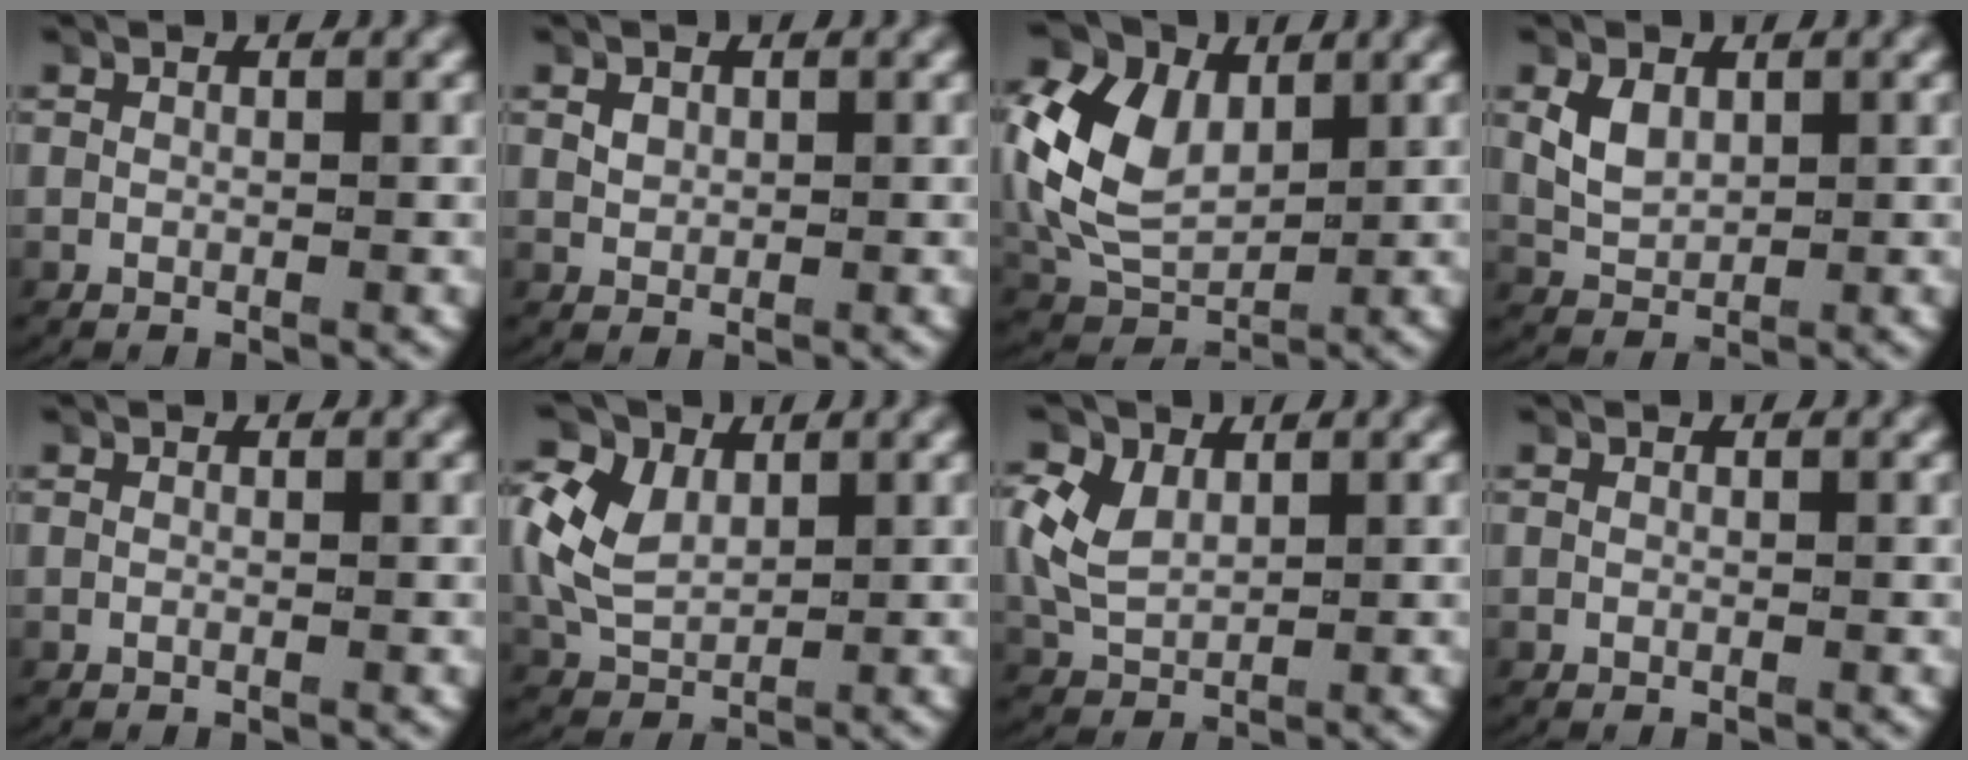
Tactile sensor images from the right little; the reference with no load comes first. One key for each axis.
{"total": 1.0, "fx": 0.3, "fy": 0.7, "fz": 0.6, "tx": -0.012, "ty": -0.002, "tz": 0.012}
{"total": 9.3, "fx": 1.4, "fy": 7.4, "fz": 5.4, "tx": -0.129, "ty": -0.012, "tz": 0.028}
{"total": 2.5, "fx": 0.4, "fy": 1.9, "fz": 1.7, "tx": -0.037, "ty": -0.002, "tz": 0.015}
{"total": 0.0}
{"total": 6.2, "fx": 0.9, "fy": 5.1, "fz": 3.4, "tx": -0.093, "ty": -0.014, "tz": 0.023}
{"total": 4.4, "fx": 0.6, "fy": 3.6, "fz": 2.5, "tx": -0.076, "ty": -0.012, "tz": 0.021}
{"total": 0.0}